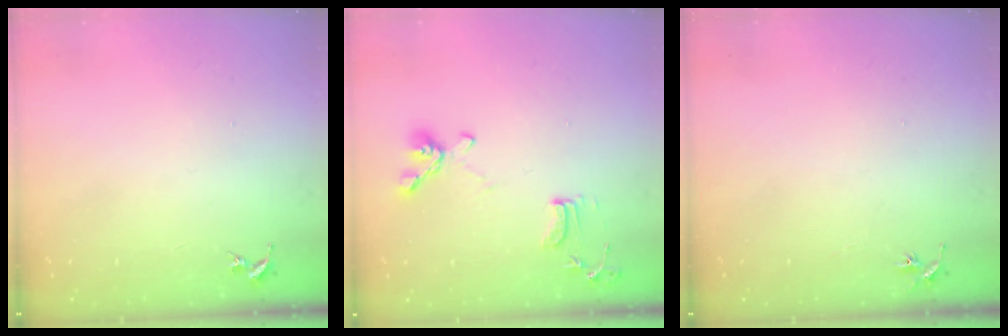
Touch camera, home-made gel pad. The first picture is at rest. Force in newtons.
{"total": 11.2, "press": 11.0, "slide": 2.0}
{"total": 2.9, "press": 2.9, "slide": 0.3}